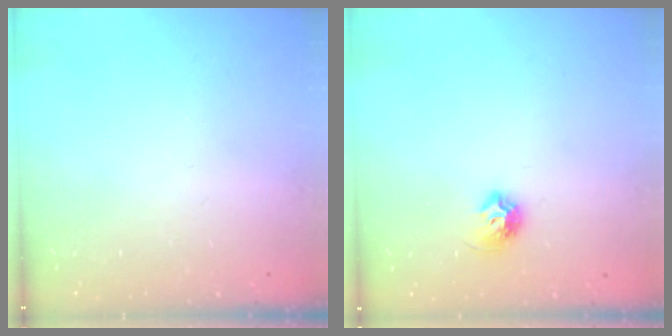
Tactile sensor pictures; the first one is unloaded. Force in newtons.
{"total": 7.0, "press": 7.0, "slide": 0.8}